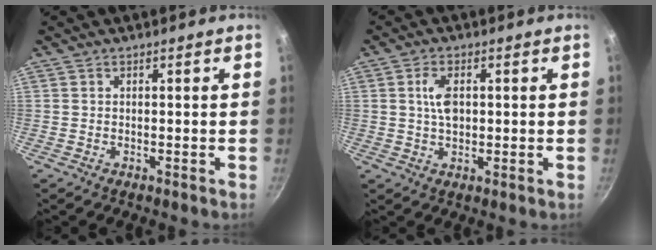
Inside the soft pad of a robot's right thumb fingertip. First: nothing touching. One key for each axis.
{"total": 4.8, "fx": 0.8, "fy": 2.7, "fz": 3.9, "tx": -0.064, "ty": 0.004, "tz": 0.014}